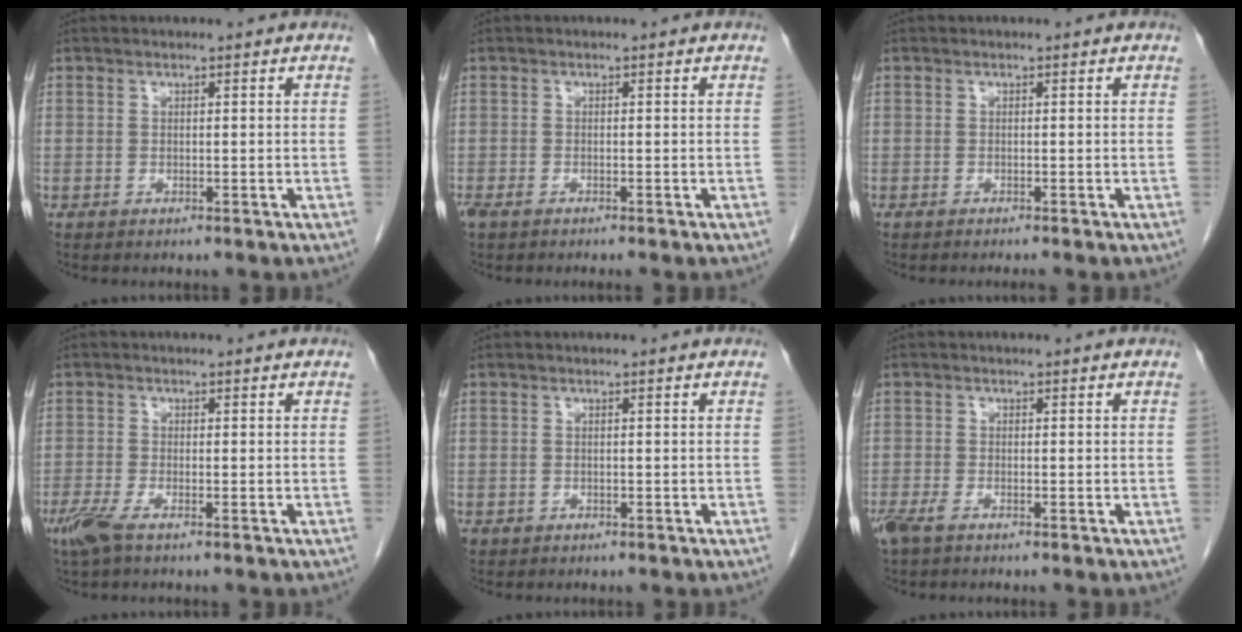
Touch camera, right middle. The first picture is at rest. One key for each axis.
{"total": 2.0, "fx": -1.5, "fy": 0.5, "fz": 1.2, "tx": -0.024, "ty": -0.005, "tz": -0.025}
{"total": 1.1, "fx": -1.0, "fy": -0.1, "fz": 0.5, "tx": -0.008, "ty": 0.000, "tz": -0.014}
{"total": 3.4, "fx": -2.1, "fy": 0.6, "fz": 2.5, "tx": -0.059, "ty": -0.009, "tz": -0.045}
{"total": 0.7, "fx": -0.3, "fy": 0.6, "fz": 0.1, "tx": -0.006, "ty": 0.003, "tz": -0.001}
{"total": 2.7, "fx": -1.8, "fy": 0.8, "fz": 1.8, "tx": -0.043, "ty": -0.006, "tz": -0.035}